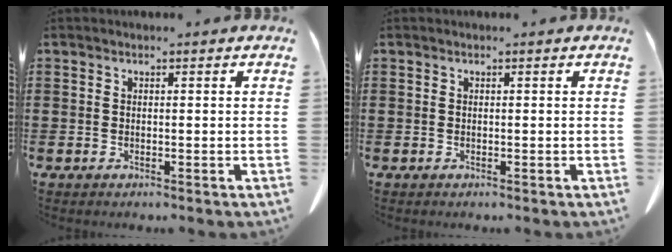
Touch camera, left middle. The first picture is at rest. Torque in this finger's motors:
{"motor_torque": [-1.05, -1.08, 0.01, -0.01]}